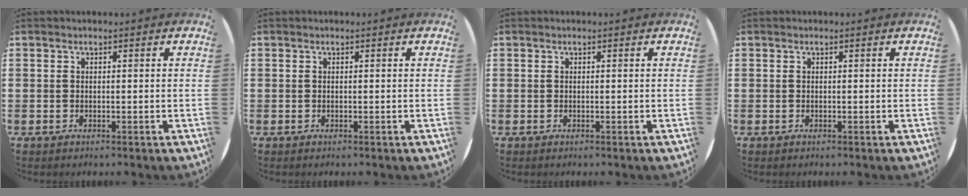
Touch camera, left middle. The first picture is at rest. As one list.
[{"total": 0.0}, {"total": 0.0}, {"total": 0.0}]